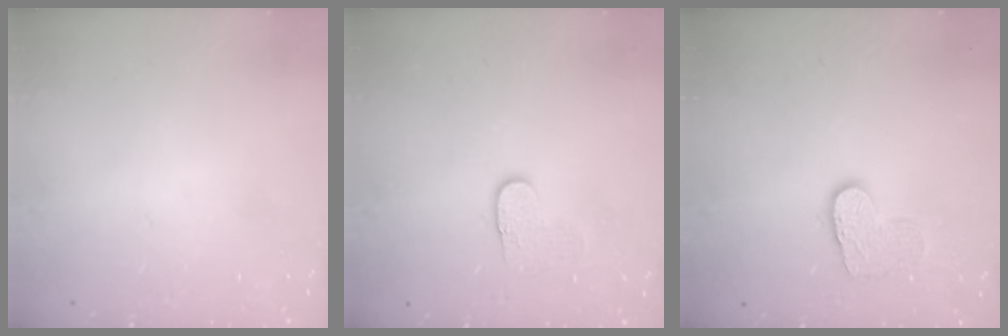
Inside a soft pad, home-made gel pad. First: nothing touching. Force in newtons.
{"total": 3.8, "press": 3.8, "slide": 0.4}
{"total": 9.5, "press": 9.5, "slide": 0.7}